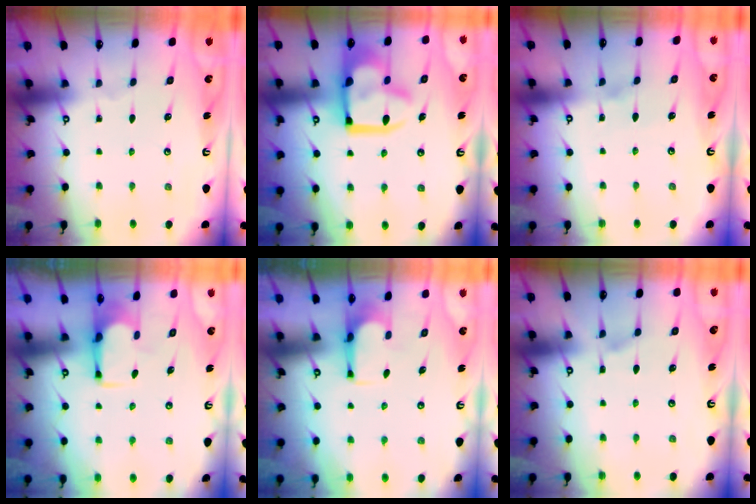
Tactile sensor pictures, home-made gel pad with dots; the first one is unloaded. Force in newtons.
{"total": 17.6, "press": 17.5, "slide": 1.9}
{"total": 3.5, "press": 3.4, "slide": 0.5}
{"total": 1.9, "press": 1.8, "slide": 0.8}
{"total": 5.1, "press": 5.0, "slide": 0.6}
{"total": 3.7, "press": 3.7, "slide": 0.4}